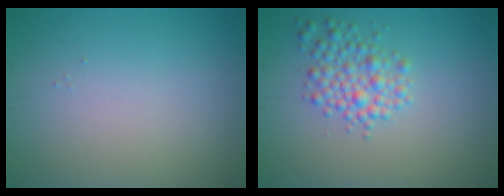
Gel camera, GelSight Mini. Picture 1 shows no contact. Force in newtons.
{"total": 3.1, "press": 3.1, "slide": 0.1}